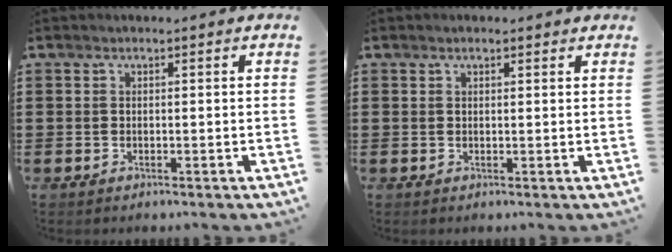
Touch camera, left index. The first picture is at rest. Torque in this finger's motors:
{"motor_torque": [0.82, 0.77, 0.18, 0.01]}